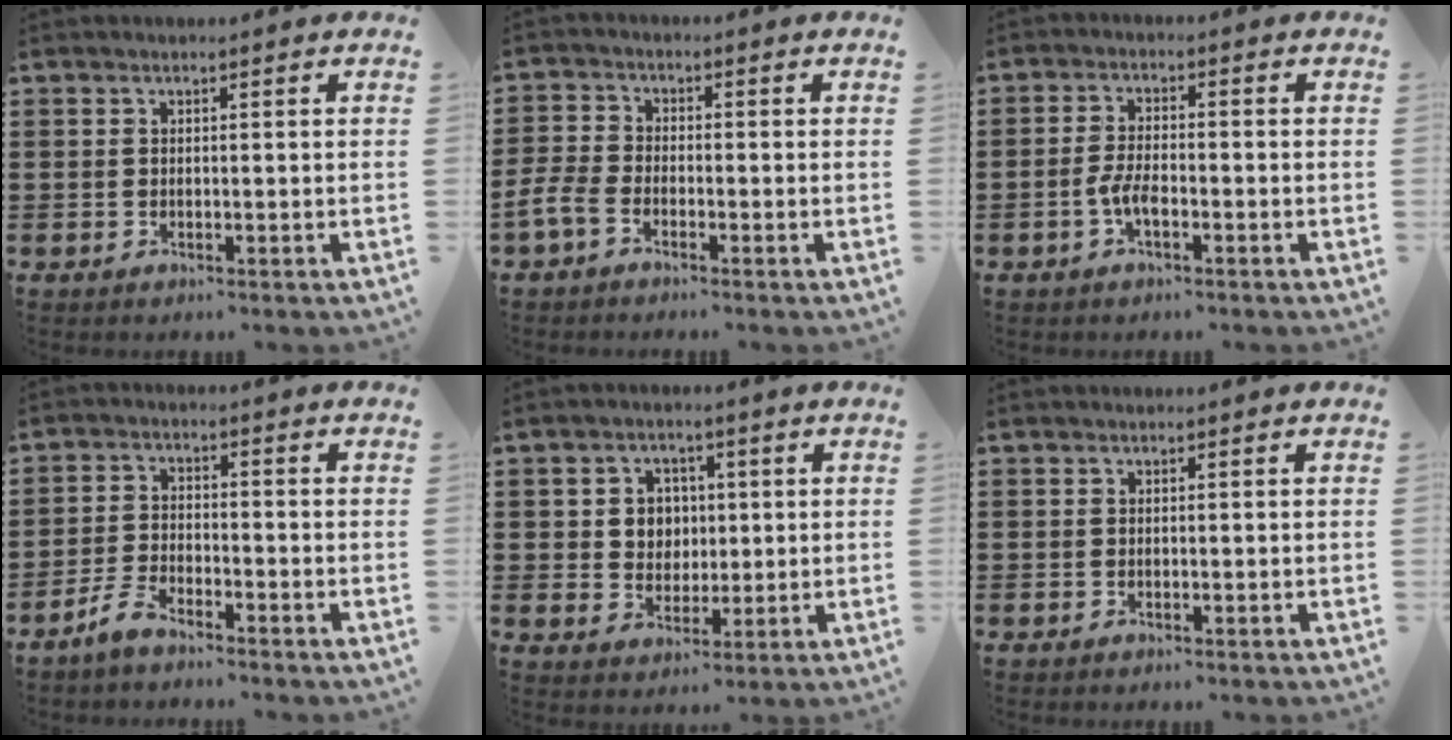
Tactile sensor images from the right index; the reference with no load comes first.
{"total": 3.2, "force": [-2.4, 1.1, 1.8], "torque": [-0.051, -0.002, -0.052]}
{"total": 3.6, "force": [-1.6, 1.1, 3.0], "torque": [-0.073, -0.003, -0.035]}
{"total": 3.5, "force": [-3.2, 0.7, 1.4], "torque": [-0.038, 0.005, -0.067]}
{"total": 4.7, "force": [0.6, 4.4, 1.4], "torque": [-0.039, 0.013, 0.006]}
{"total": 0.0}